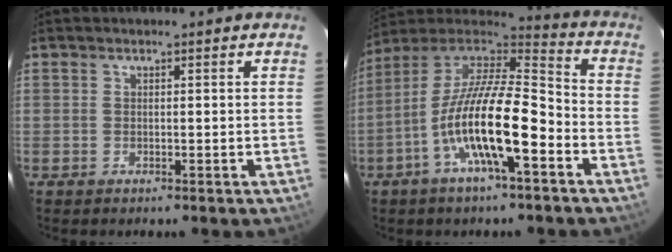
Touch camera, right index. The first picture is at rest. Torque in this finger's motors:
{"motor_torque": [1.94, -0.20, 1.06, 0.21]}